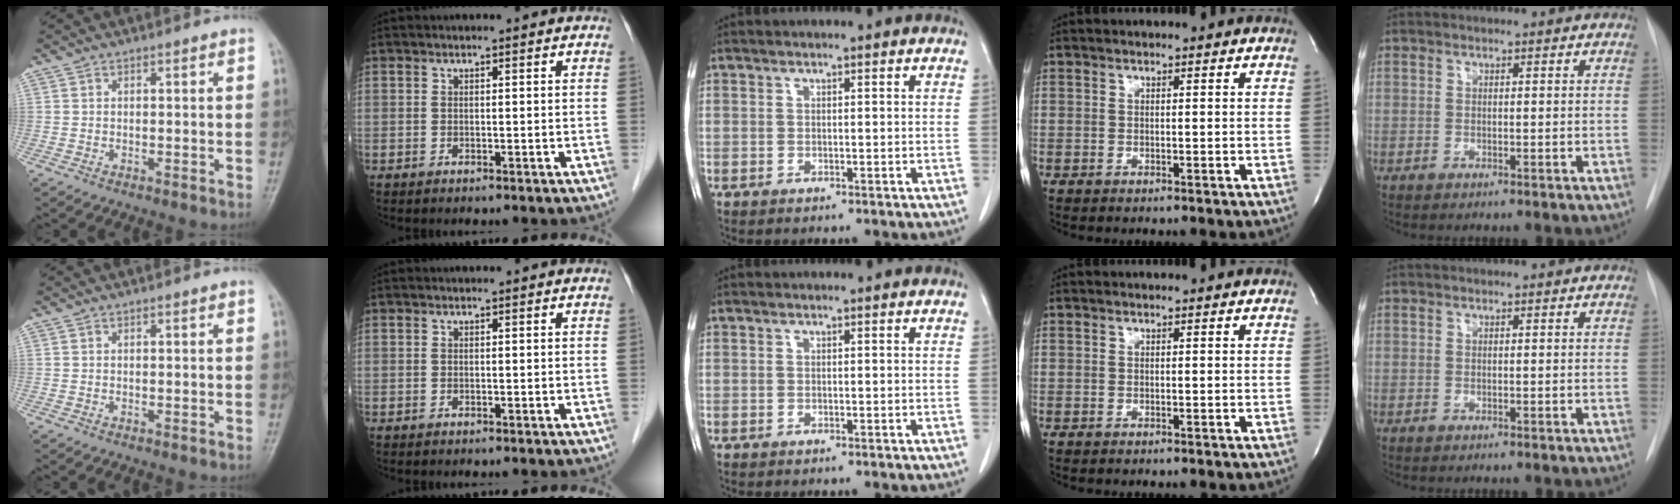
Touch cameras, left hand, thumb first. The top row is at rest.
{}